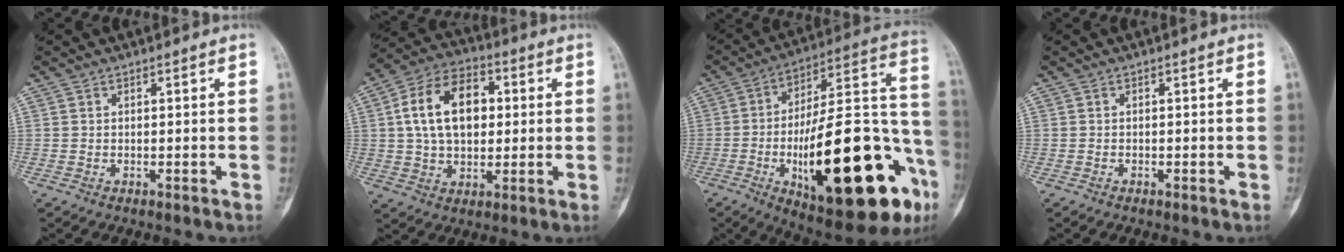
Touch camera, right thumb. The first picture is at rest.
{"total": 15.1, "force": [2.4, 9.8, 11.2], "torque": [-0.169, 0.016, 0.035]}
{"total": 34.5, "force": [-11.7, 11.9, 30.2], "torque": [-0.411, 0.044, -0.164]}
{"total": 0.0}